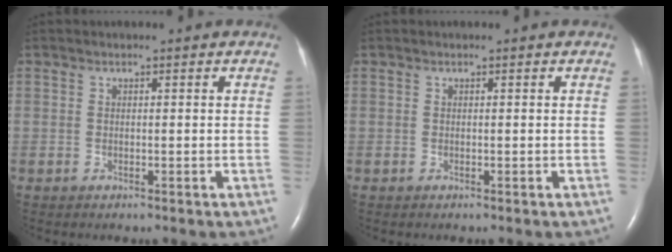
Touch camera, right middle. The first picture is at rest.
{"total": 0.0}